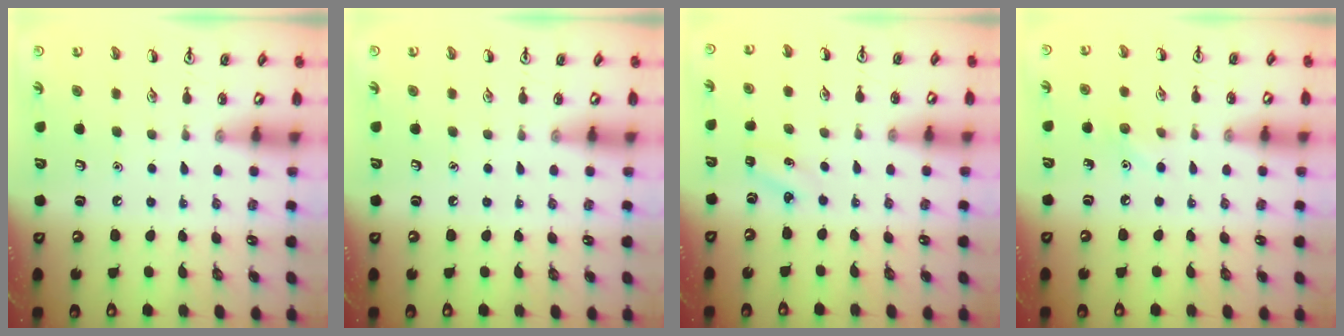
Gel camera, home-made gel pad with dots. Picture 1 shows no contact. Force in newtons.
{"total": 0.0}
{"total": 2.5, "press": 2.3, "slide": 0.9}
{"total": 5.6, "press": 5.3, "slide": 1.8}